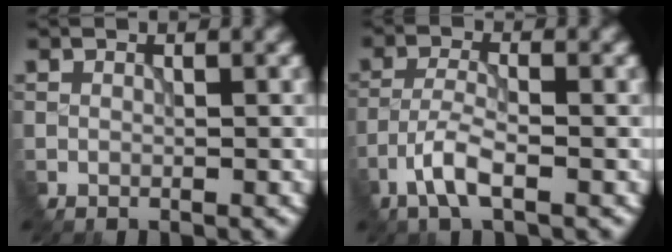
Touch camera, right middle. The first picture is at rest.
{"total": 3.6, "force": [-2.0, 0.9, 2.8], "torque": [-0.064, 0.004, -0.046]}